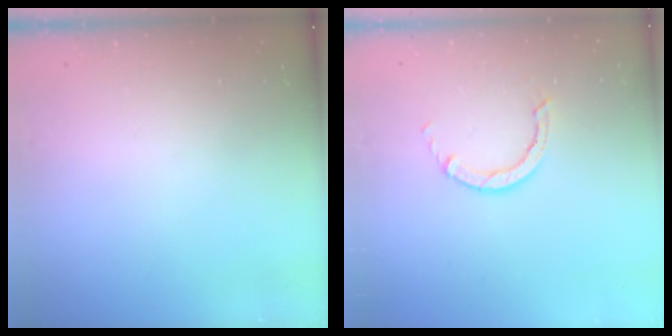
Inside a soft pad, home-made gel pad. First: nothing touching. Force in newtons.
{"total": 2.8, "press": 2.8, "slide": 0.2}